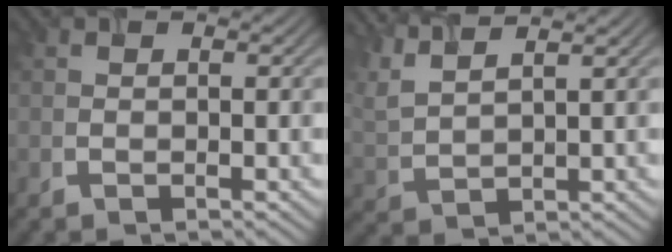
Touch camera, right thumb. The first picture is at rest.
{"total": 5.4, "force": [4.7, 0.8, 2.5], "torque": [-0.072, 0.017, 0.101]}